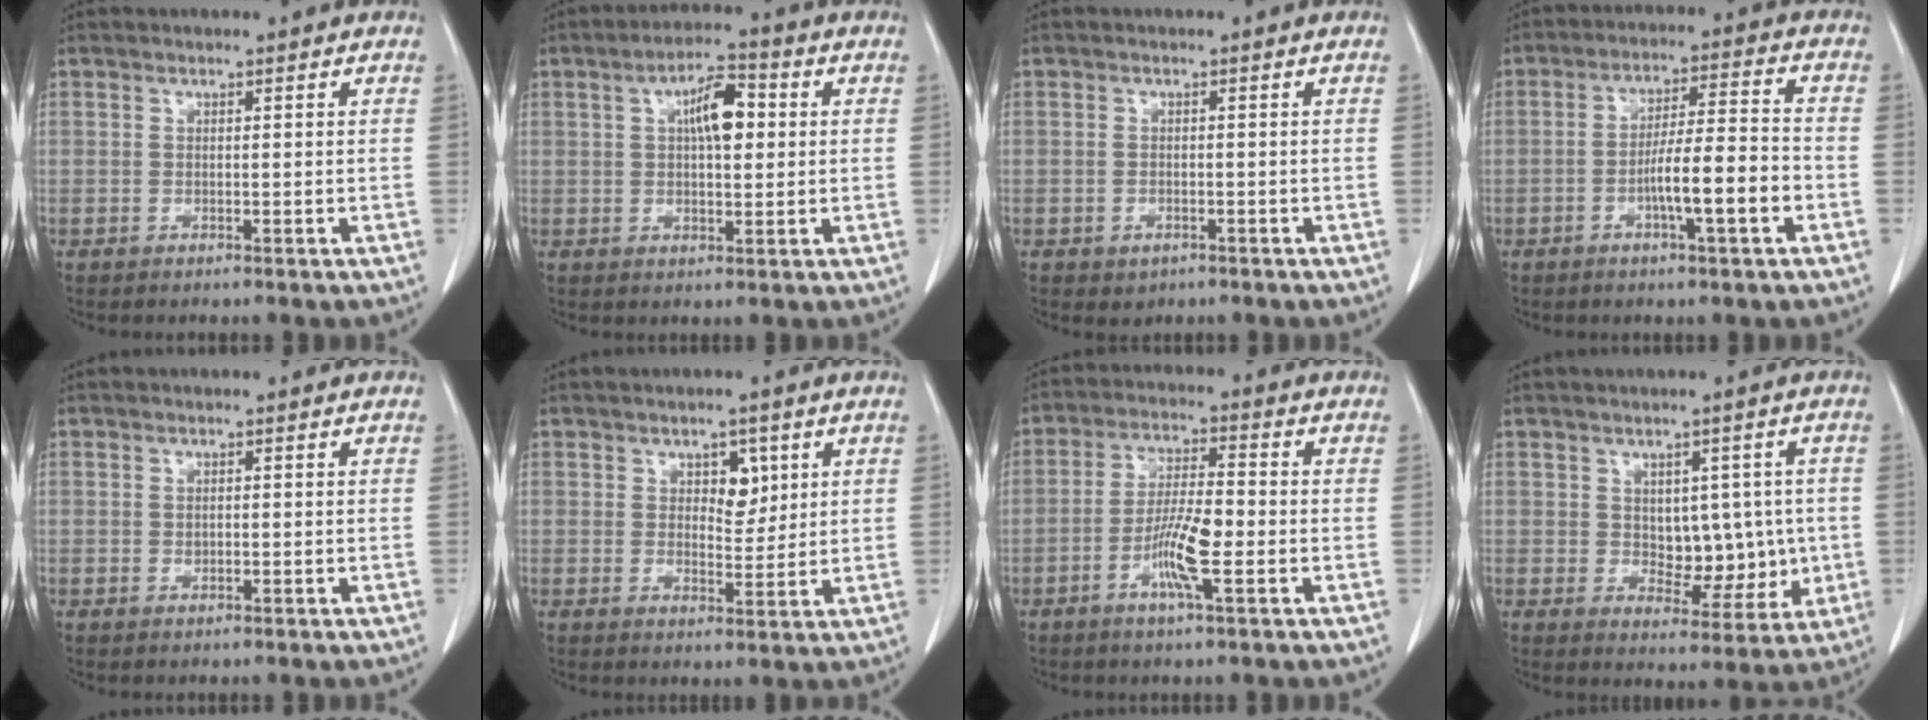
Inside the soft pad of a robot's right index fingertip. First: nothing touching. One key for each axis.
{"total": 7.1, "fx": 1.6, "fy": 2.5, "fz": 6.5, "tx": -0.109, "ty": 0.016, "tz": 0.024}
{"total": 1.7, "fx": -0.9, "fy": 1.3, "fz": 0.7, "tx": -0.009, "ty": 0.002, "tz": -0.003}
{"total": 9.0, "fx": -3.2, "fy": 0.6, "fz": 8.4, "tx": -0.144, "ty": 0.009, "tz": -0.054}
{"total": 0.7, "fx": 0.0, "fy": 0.5, "fz": 0.5, "tx": -0.011, "ty": -0.001, "tz": 0.000}
{"total": 4.1, "fx": 1.7, "fy": 2.4, "fz": 2.9, "tx": -0.038, "ty": 0.001, "tz": 0.028}
{"total": 7.8, "fx": -2.6, "fy": 0.9, "fz": 7.4, "tx": -0.142, "ty": -0.003, "tz": -0.052}
{"total": 7.4, "fx": 0.3, "fy": 4.7, "fz": 5.6, "tx": -0.062, "ty": 0.008, "tz": 0.020}